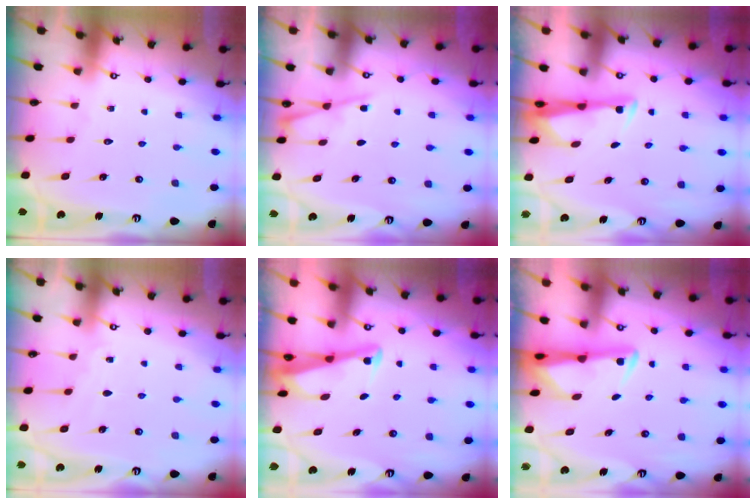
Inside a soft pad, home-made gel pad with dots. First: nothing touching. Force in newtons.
{"total": 4.0, "press": 4.0, "slide": 0.3}
{"total": 3.3, "press": 3.2, "slide": 0.9}
{"total": 4.5, "press": 4.4, "slide": 0.6}
{"total": 2.7, "press": 2.7, "slide": 0.3}
{"total": 2.9, "press": 2.8, "slide": 0.4}